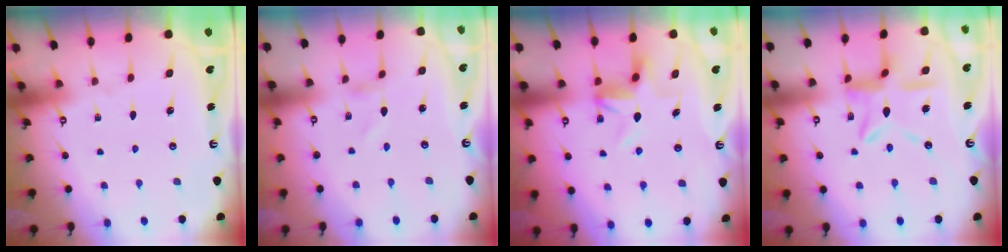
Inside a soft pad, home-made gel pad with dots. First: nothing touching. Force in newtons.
{"total": 1.4, "press": 1.4, "slide": 0.1}
{"total": 5.3, "press": 5.3, "slide": 0.2}
{"total": 11.7, "press": 11.7, "slide": 1.1}